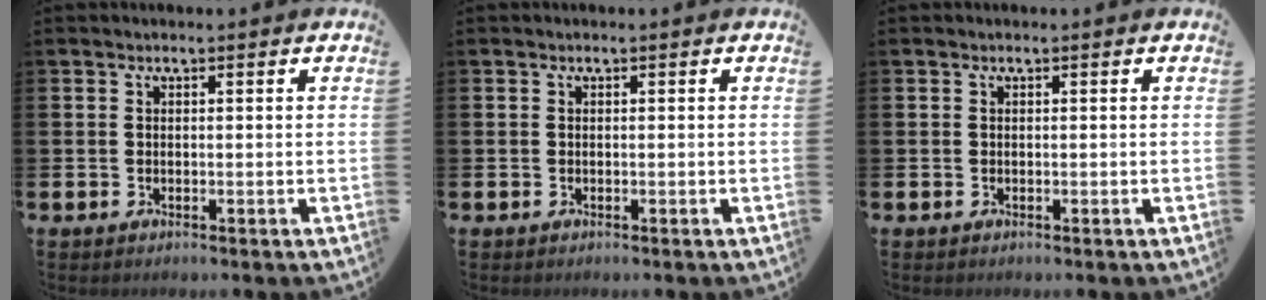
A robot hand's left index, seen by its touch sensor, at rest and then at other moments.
{"total": 0.0}
{"total": 0.0}